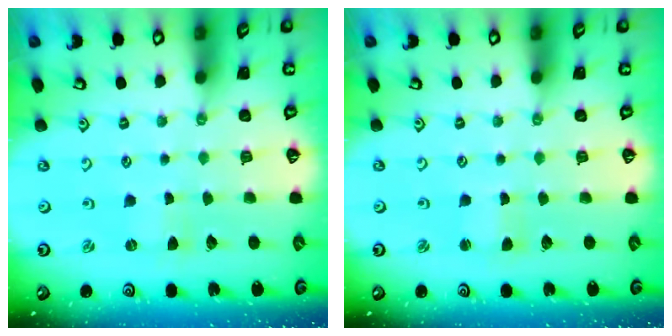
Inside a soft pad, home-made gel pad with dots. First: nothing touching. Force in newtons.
{"total": 0.9, "press": 0.9, "slide": 0.2}